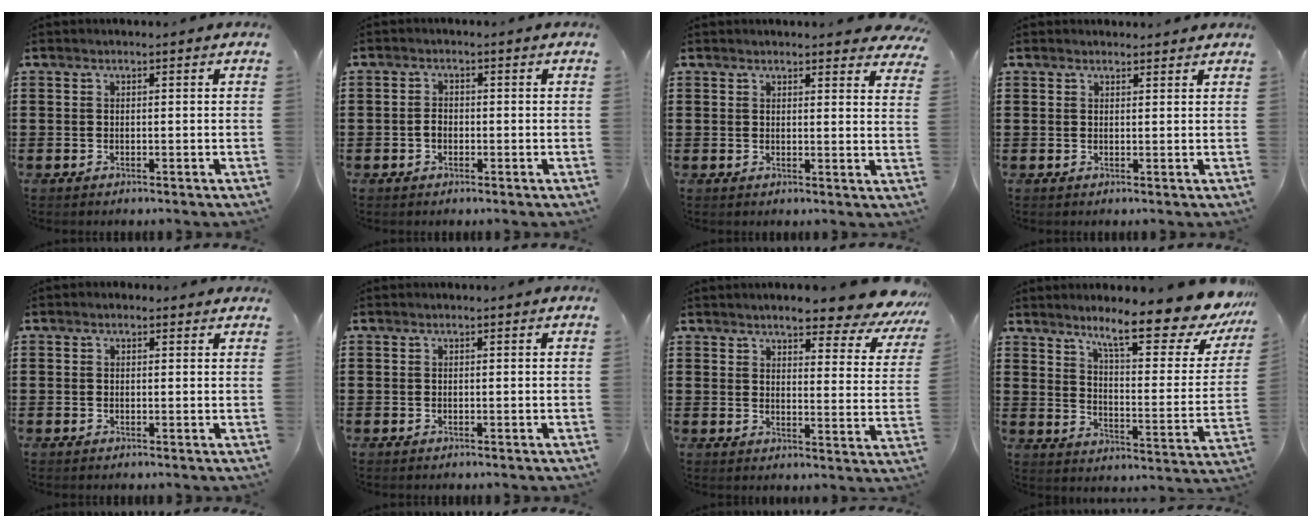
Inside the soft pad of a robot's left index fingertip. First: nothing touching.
{"total": 1.6, "force": [-0.4, 1.1, 1.1], "torque": [-0.032, 0.001, -0.011]}
{"total": 2.7, "force": [2.7, 0.0, 0.6], "torque": [-0.013, -0.011, 0.048]}
{"total": 1.2, "force": [1.2, 0.3, -0.1], "torque": [-0.003, 0.001, 0.024]}
{"total": 0.7, "force": [0.3, 0.6, 0.3], "torque": [-0.007, 0.006, 0.005]}
{"total": 0.0}
{"total": 6.2, "force": [5.4, 0.4, 2.9], "torque": [-0.062, -0.035, 0.090]}
{"total": 12.9, "force": [9.9, 1.5, 8.1], "torque": [-0.140, -0.058, 0.158]}